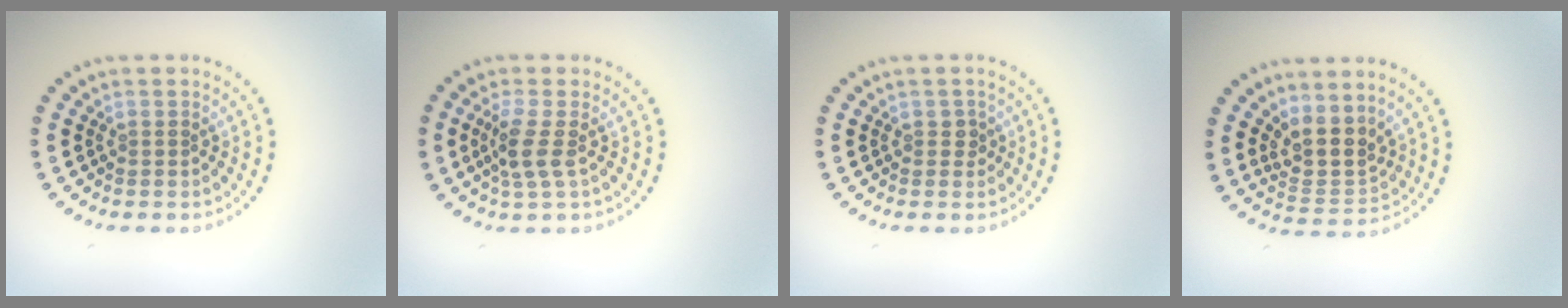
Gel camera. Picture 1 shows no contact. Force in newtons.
{"total": 2.6, "press": 2.0, "slide": 1.6}
{"total": 0.8, "press": 0.8, "slide": 0.3}
{"total": 3.7, "press": 2.9, "slide": 2.3}